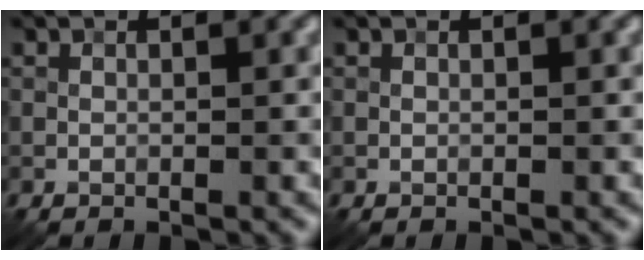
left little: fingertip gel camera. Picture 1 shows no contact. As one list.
[{"total": 0.0}]